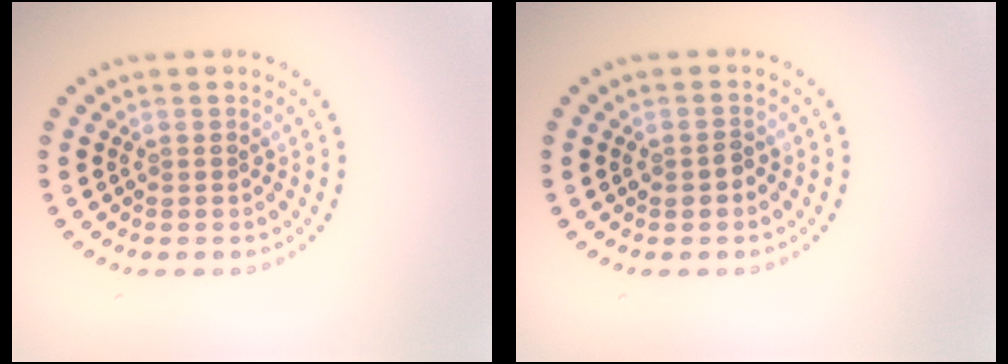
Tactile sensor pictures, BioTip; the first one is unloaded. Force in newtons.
{"total": 1.1, "press": 1.1, "slide": 0.3}